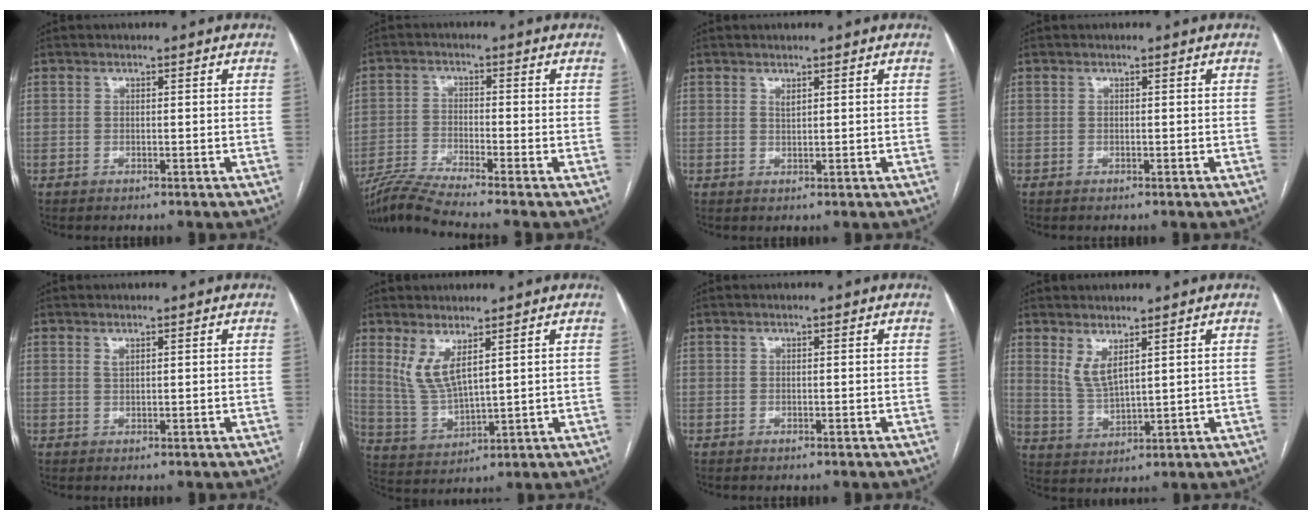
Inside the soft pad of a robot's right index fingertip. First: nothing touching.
{"total": 7.9, "force": [-6.8, -2.0, 3.4], "torque": [-0.064, -0.023, -0.127]}
{"total": 1.1, "force": [0.8, 0.3, 0.8], "torque": [-0.015, -0.004, 0.018]}
{"total": 0.0}
{"total": 0.8, "force": [0.6, 0.2, 0.5], "torque": [-0.011, -0.002, 0.014]}
{"total": 6.2, "force": [3.5, 1.4, 5.0], "torque": [-0.111, -0.015, 0.084]}
{"total": 0.0}
{"total": 4.4, "force": [2.8, 0.9, 3.3], "torque": [-0.074, -0.016, 0.067]}